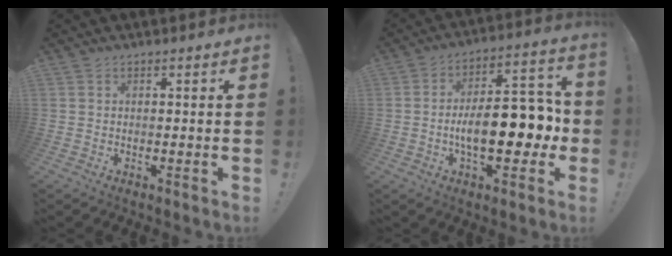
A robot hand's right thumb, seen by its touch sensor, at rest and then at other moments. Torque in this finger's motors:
{"motor_torque": [1.49, 1.38, 1.62, -0.35, 0.37]}